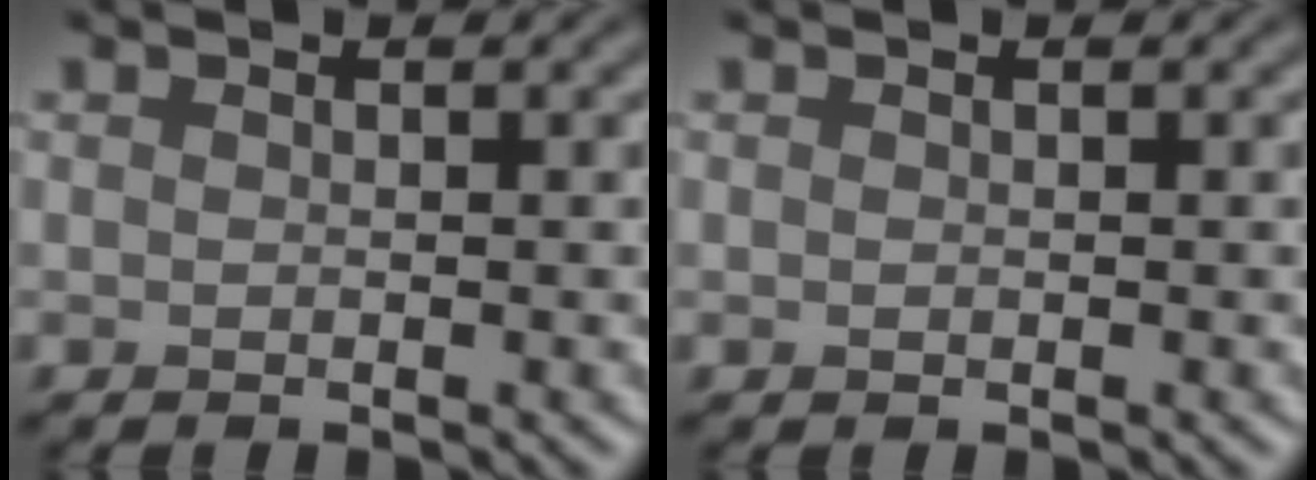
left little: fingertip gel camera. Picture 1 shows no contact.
{"total": 0.0}